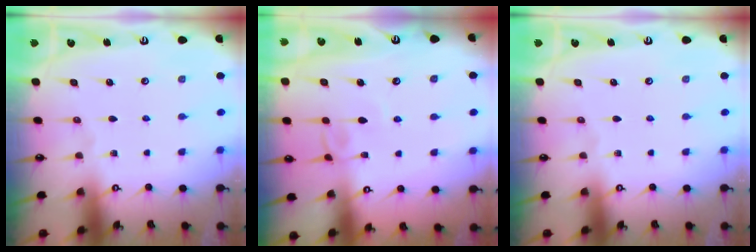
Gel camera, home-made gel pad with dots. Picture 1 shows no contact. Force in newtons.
{"total": 3.8, "press": 3.8, "slide": 0.2}
{"total": 0.0}